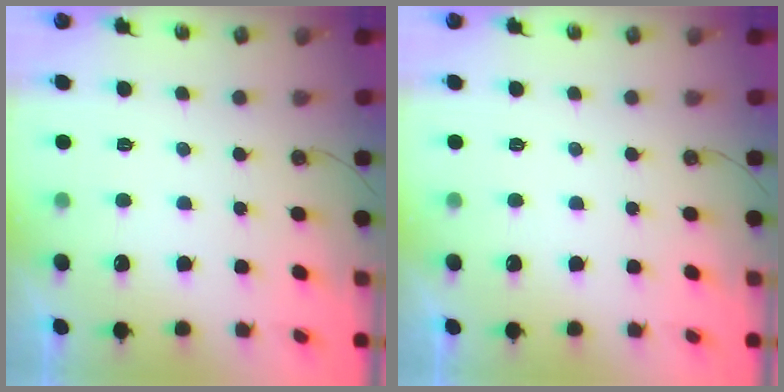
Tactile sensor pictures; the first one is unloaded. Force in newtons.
{"total": 0.0}